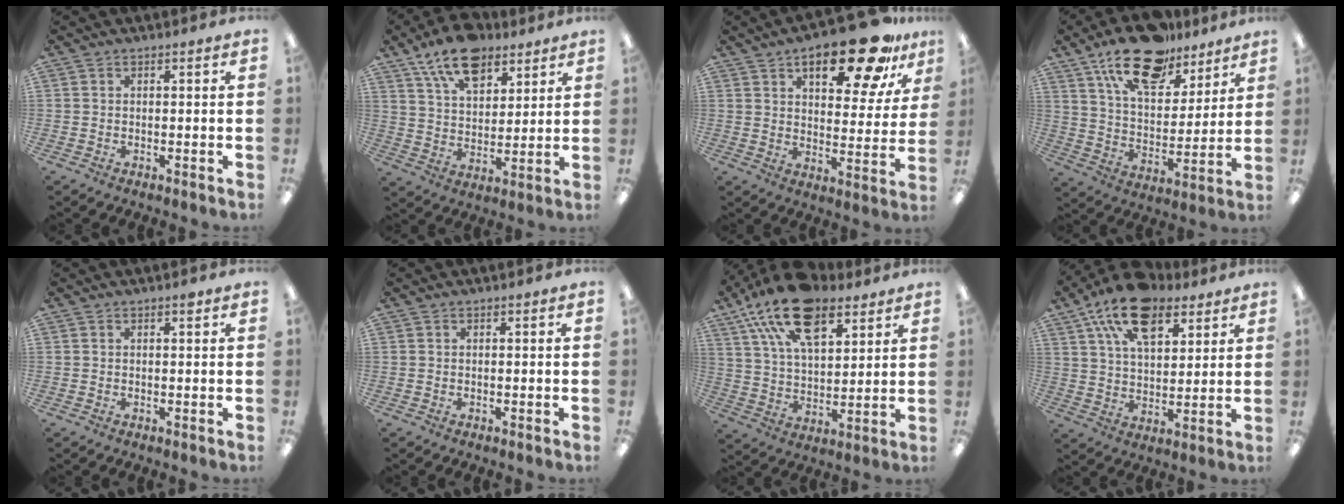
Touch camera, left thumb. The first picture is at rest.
{"total": 14.1, "force": [9.6, 7.5, 7.1], "torque": [-0.114, -0.044, 0.173]}
{"total": 19.3, "force": [12.0, 7.6, 13.0], "torque": [-0.171, -0.061, 0.188]}
{"total": 18.7, "force": [13.4, 8.8, 9.7], "torque": [-0.160, -0.068, 0.232]}
{"total": 0.9, "force": [0.6, 0.2, 0.6], "torque": [-0.006, -0.001, 0.008]}
{"total": 0.0}
{"total": 19.7, "force": [11.8, 10.1, 12.0], "torque": [-0.212, -0.042, 0.211]}
{"total": 17.3, "force": [10.5, 9.3, 10.1], "torque": [-0.169, -0.040, 0.187]}